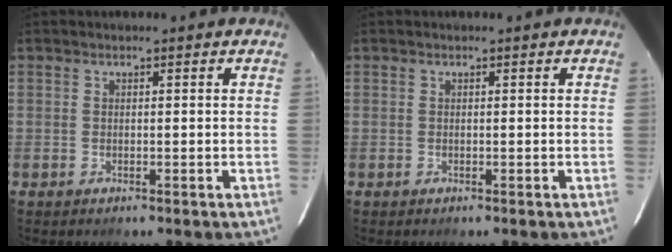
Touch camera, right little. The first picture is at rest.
{"total": 0.0}